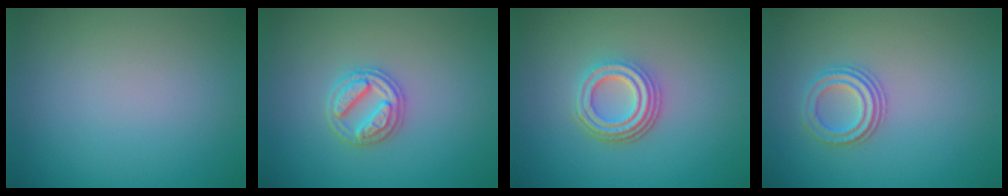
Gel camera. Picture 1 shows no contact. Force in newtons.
{"total": 2.7, "press": 2.7, "slide": 0.3}
{"total": 4.4, "press": 3.3, "slide": 2.9}
{"total": 2.6, "press": 2.3, "slide": 1.2}